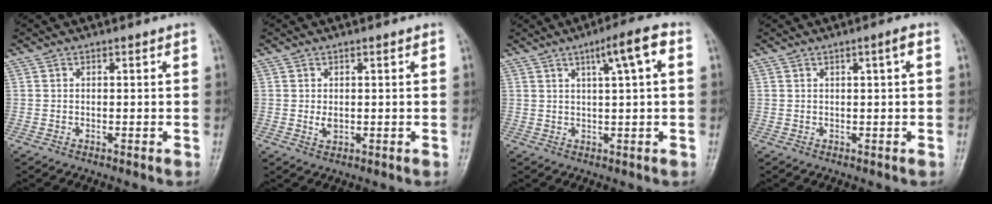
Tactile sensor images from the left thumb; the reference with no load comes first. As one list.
[{"total": 1.7, "force": [0.3, 0.9, 1.4], "torque": [-0.021, -0.005, 0.010]}, {"total": 6.9, "force": [2.5, 0.6, 6.4], "torque": [-0.105, 0.009, 0.039]}, {"total": 2.1, "force": [0.7, -0.1, 2.0], "torque": [-0.035, 0.001, 0.013]}]